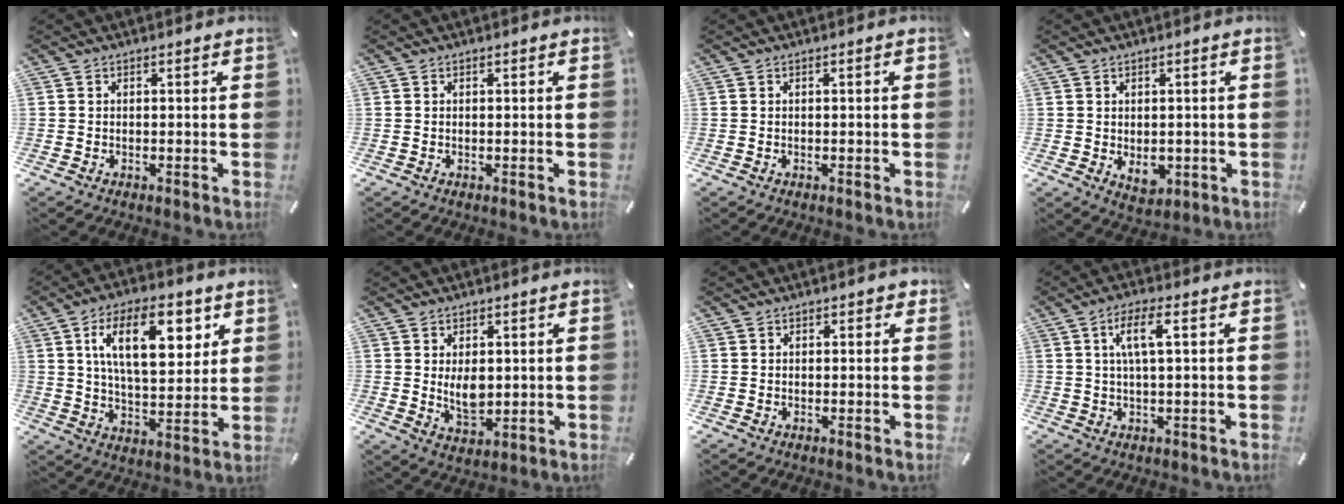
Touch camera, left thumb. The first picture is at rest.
{"total": 0.0}
{"total": 0.7, "force": [0.0, 0.1, 0.6], "torque": [-0.011, 0.001, 0.000]}
{"total": 4.2, "force": [-0.4, 3.3, 2.5], "torque": [-0.025, -0.001, -0.005]}
{"total": 17.5, "force": [7.2, 8.7, 13.4], "torque": [-0.214, -0.006, 0.116]}
{"total": 7.4, "force": [1.3, 5.2, 5.1], "torque": [-0.080, -0.012, 0.023]}
{"total": 1.8, "force": [0.7, 1.6, 0.2], "torque": [0.003, 0.000, 0.011]}
{"total": 6.6, "force": [1.7, 1.5, 6.2], "torque": [-0.123, 0.005, 0.027]}